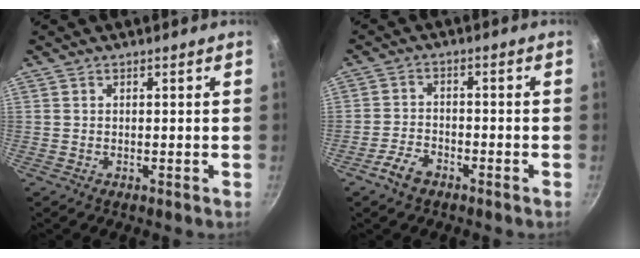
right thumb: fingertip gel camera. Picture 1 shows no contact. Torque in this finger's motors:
{"motor_torque": [0.77, 0.12, 0.38, -0.18, -0.01]}